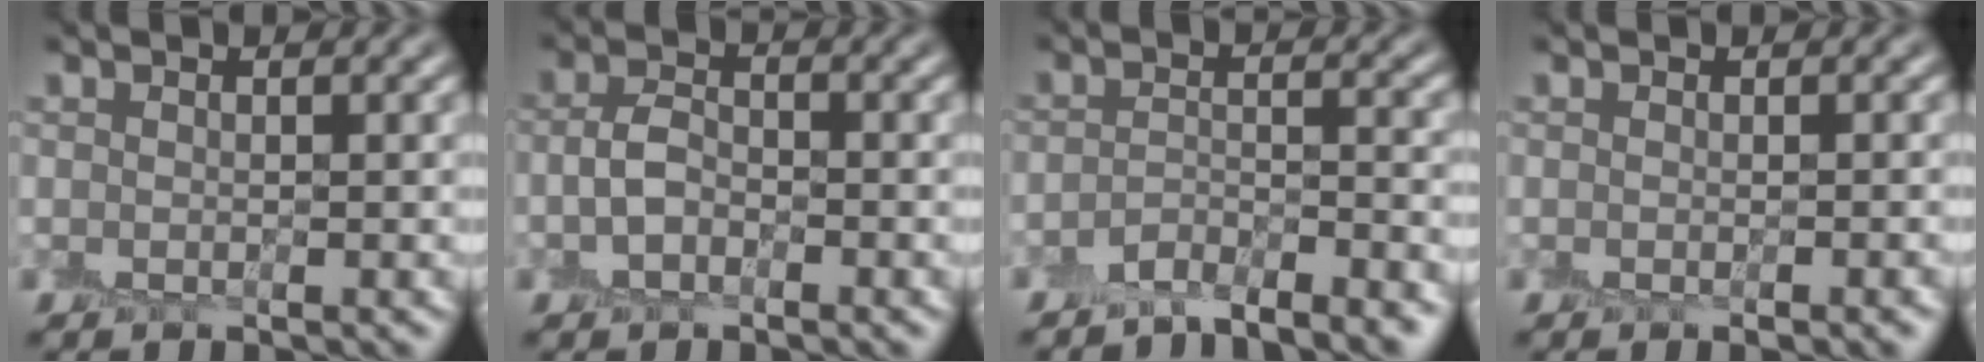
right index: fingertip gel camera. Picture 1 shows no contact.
{"total": 1.9, "force": [-0.5, 1.2, 1.4], "torque": [-0.035, 0.004, -0.015]}
{"total": 4.0, "force": [-3.6, 0.5, 1.6], "torque": [-0.033, -0.001, -0.064]}
{"total": 1.3, "force": [-0.8, 0.0, 1.0], "torque": [-0.012, -0.006, -0.009]}